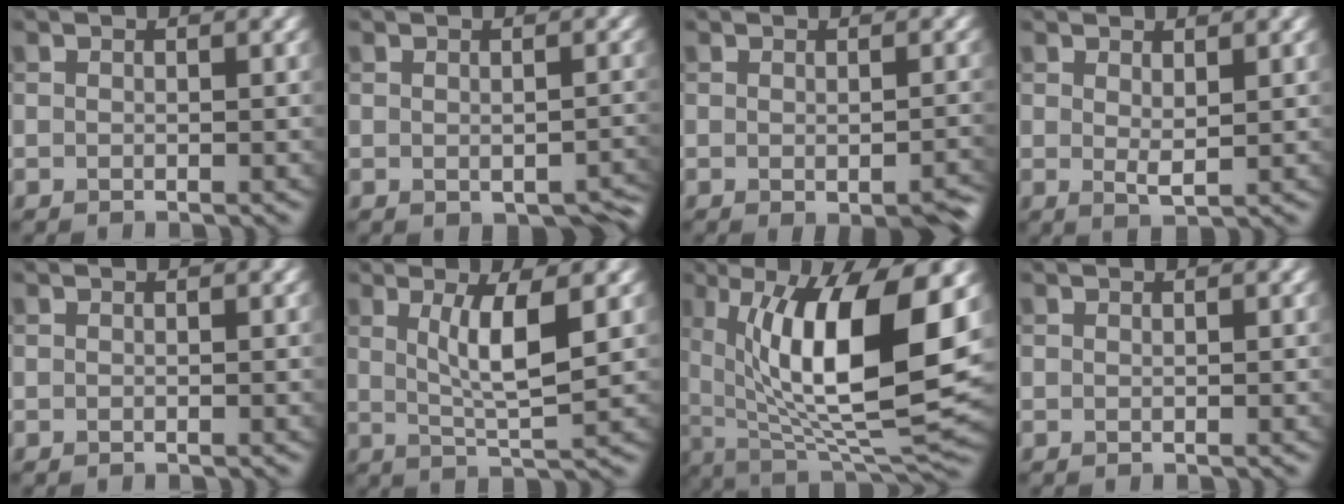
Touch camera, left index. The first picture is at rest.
{"total": 2.6, "force": [-1.1, 1.3, 2.0], "torque": [-0.026, -0.014, -0.002]}
{"total": 3.5, "force": [-1.5, 0.9, 3.1], "torque": [-0.038, -0.010, -0.010]}
{"total": 1.6, "force": [0.9, 0.4, 1.3], "torque": [-0.023, -0.006, 0.019]}
{"total": 0.0}
{"total": 4.9, "force": [1.2, 1.0, 4.6], "torque": [-0.085, -0.006, 0.026]}
{"total": 13.7, "force": [2.9, 4.3, 12.7], "torque": [-0.201, -0.010, 0.053]}
{"total": 0.0}